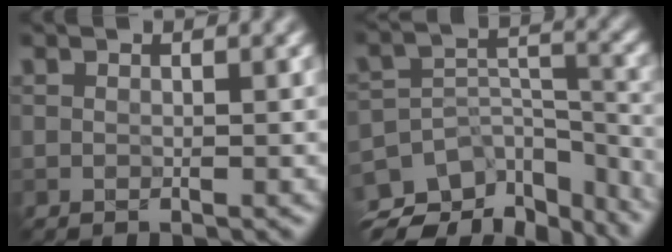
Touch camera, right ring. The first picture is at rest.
{"total": 11.2, "force": [-8.6, 5.5, 4.6], "torque": [-0.088, 0.011, -0.107]}